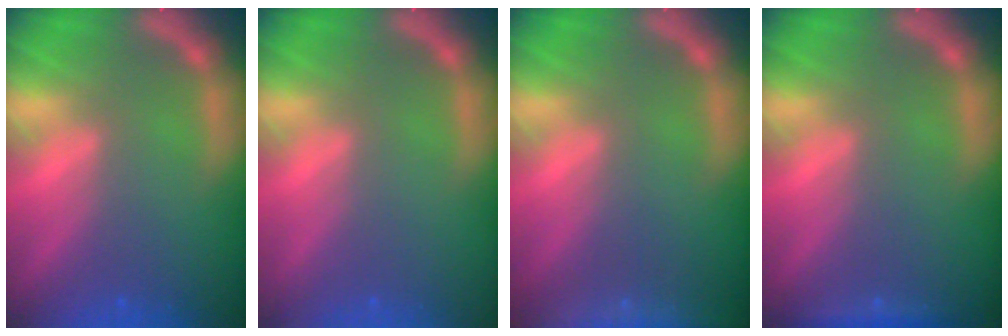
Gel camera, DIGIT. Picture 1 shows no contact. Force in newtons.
{"total": 0.0}
{"total": 8.5}
{"total": 1.4}